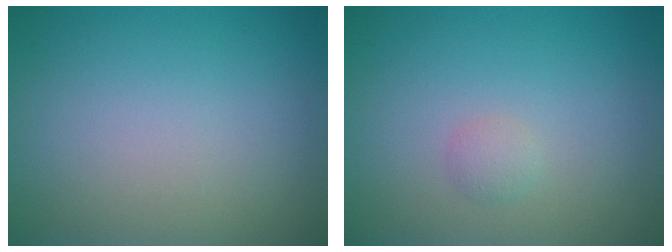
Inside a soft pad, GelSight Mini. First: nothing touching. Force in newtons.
{"total": 0.9, "press": 0.9, "slide": 0.0}